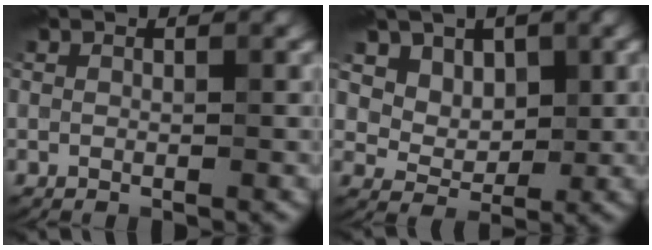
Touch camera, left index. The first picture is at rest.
{"total": 5.8, "force": [3.3, 4.2, 2.4], "torque": [-0.058, -0.019, 0.075]}